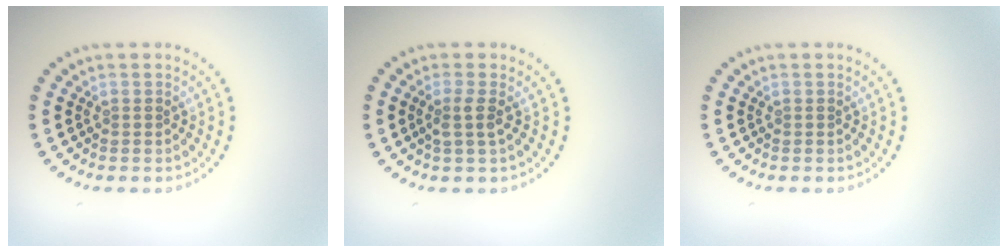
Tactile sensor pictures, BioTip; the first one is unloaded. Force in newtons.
{"total": 1.6, "press": 1.3, "slide": 0.9}
{"total": 0.0}